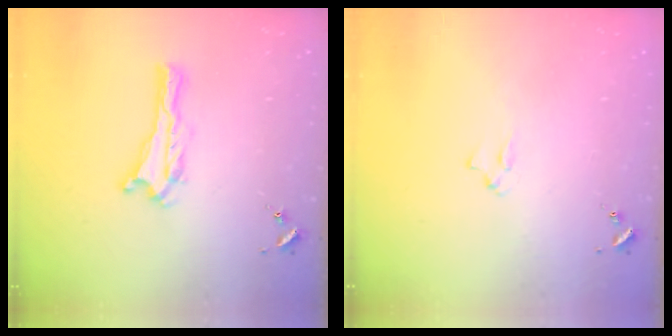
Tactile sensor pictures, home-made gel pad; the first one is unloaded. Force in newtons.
{"total": 1.3, "press": 1.3, "slide": 0.3}